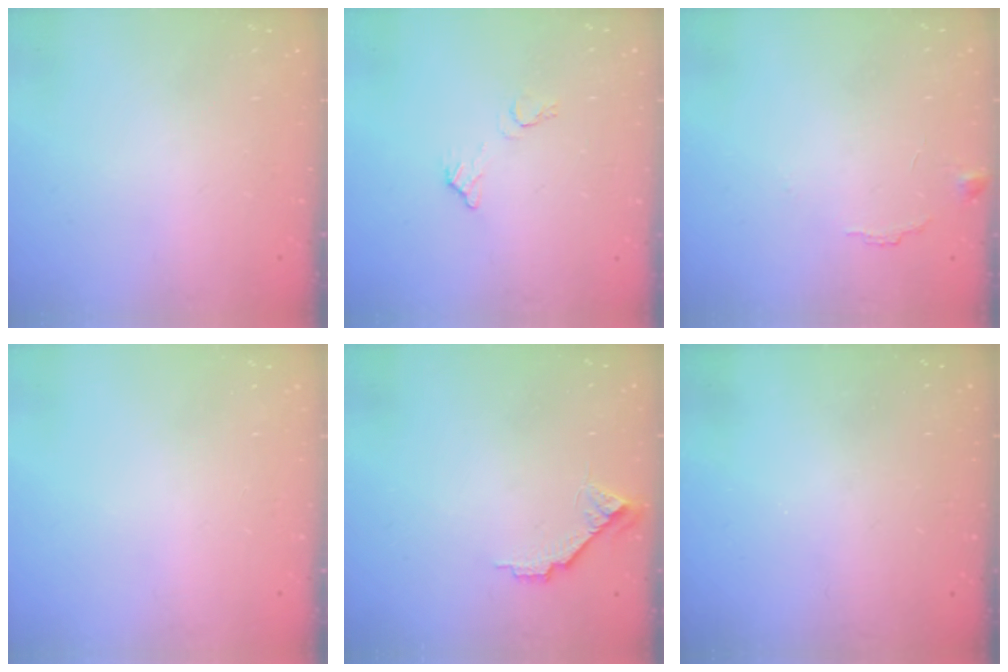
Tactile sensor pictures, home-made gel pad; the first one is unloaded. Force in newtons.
{"total": 5.8, "press": 5.8, "slide": 0.4}
{"total": 7.0, "press": 7.0, "slide": 0.6}
{"total": 0.0}
{"total": 6.9, "press": 6.9, "slide": 0.6}
{"total": 3.3, "press": 3.3, "slide": 0.1}